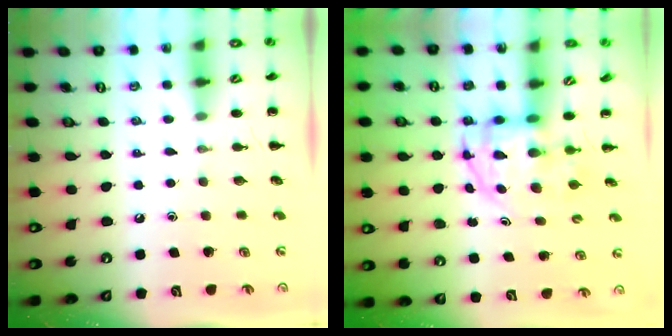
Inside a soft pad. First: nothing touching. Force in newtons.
{"total": 3.7, "press": 3.7, "slide": 0.7}